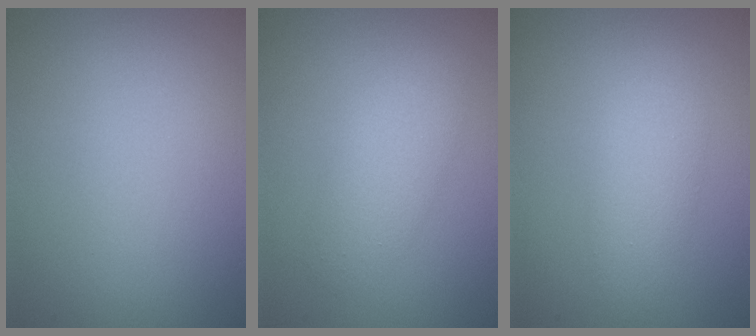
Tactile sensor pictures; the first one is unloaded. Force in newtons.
{"total": 2.5, "press": 2.5, "slide": 0.1}
{"total": 2.6, "press": 2.6, "slide": 0.1}